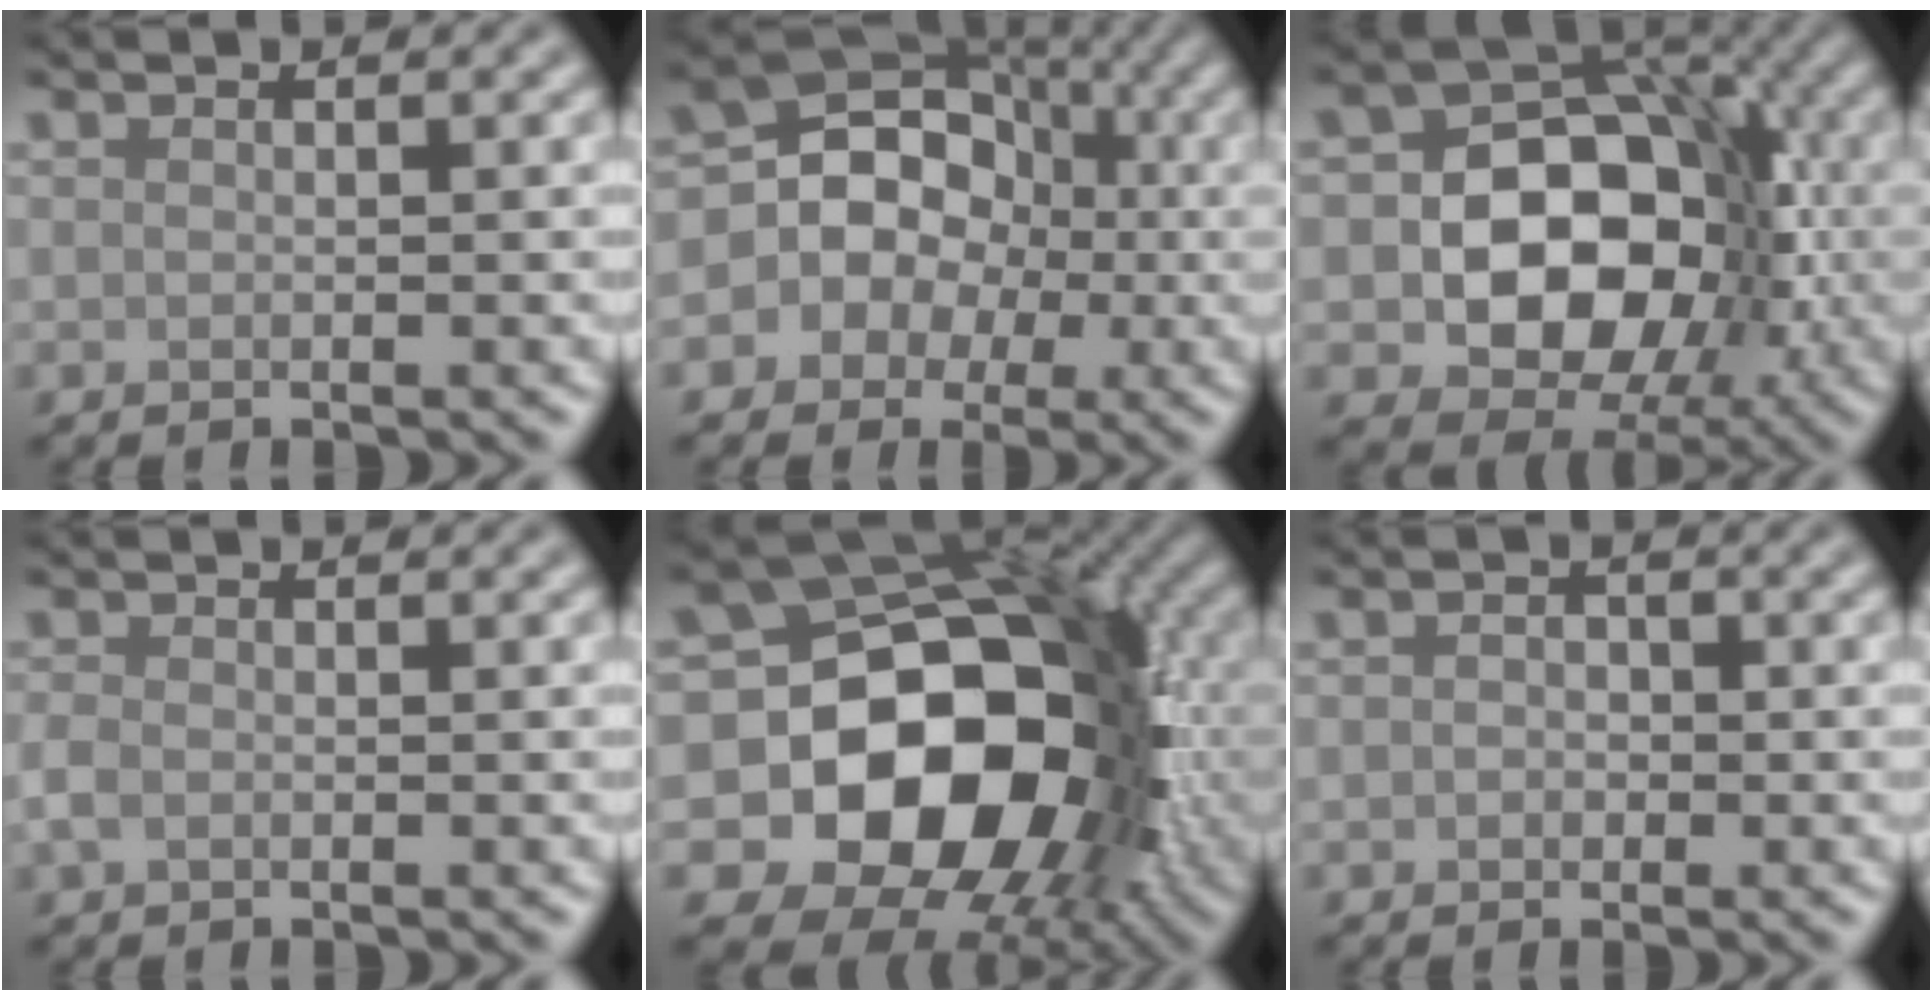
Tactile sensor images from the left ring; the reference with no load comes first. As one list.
[{"total": 11.9, "force": [-0.5, 10.9, 4.8], "torque": [-0.092, 0.052, -0.046]}, {"total": 11.0, "force": [-1.8, 8.2, 7.1], "torque": [-0.087, 0.011, -0.042]}, {"total": 1.4, "force": [-0.6, 0.9, 0.8], "torque": [-0.021, -0.001, -0.014]}, {"total": 17.3, "force": [-3.4, 13.1, 10.8], "torque": [-0.122, -0.002, -0.071]}, {"total": 1.2, "force": [-0.2, 1.0, 0.6], "torque": [-0.008, -0.003, -0.008]}]